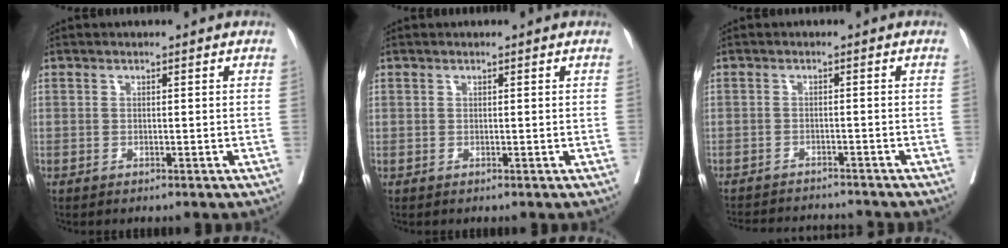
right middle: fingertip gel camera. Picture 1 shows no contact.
{"total": 0.5, "force": [0.2, 0.5, 0.0], "torque": [0.009, 0.004, 0.002]}
{"total": 9.7, "force": [-9.3, 1.2, 2.3], "torque": [-0.037, 0.002, -0.129]}